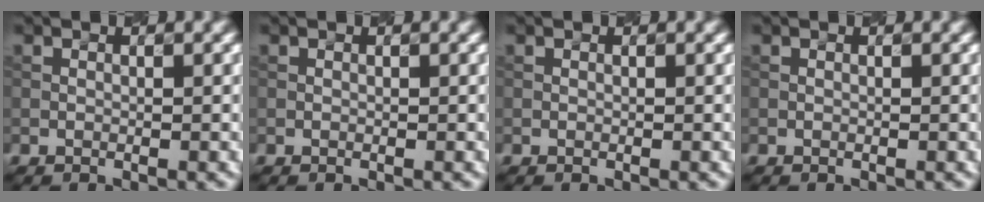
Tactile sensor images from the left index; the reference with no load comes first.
{"total": 0.0}
{"total": 0.0}
{"total": 0.0}